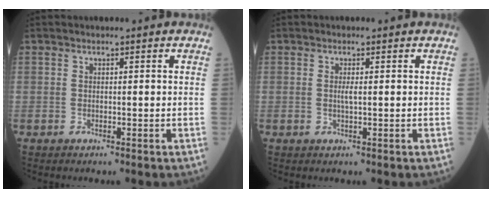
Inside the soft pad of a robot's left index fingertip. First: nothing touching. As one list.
[{"total": 1.1, "force": [0.1, 0.1, 1.1], "torque": [-0.026, -0.001, 0.002]}]